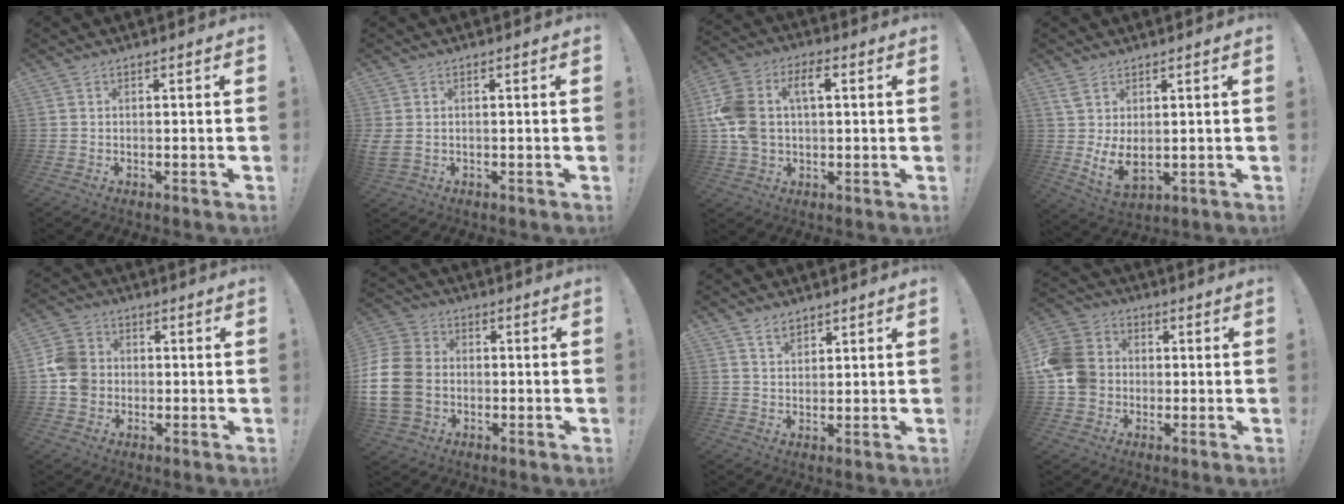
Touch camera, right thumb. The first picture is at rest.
{"total": 2.6, "force": [0.7, 1.6, 1.9], "torque": [-0.039, -0.003, 0.012]}
{"total": 13.9, "force": [2.6, 9.5, 9.8], "torque": [-0.210, 0.003, 0.045]}
{"total": 7.4, "force": [2.0, 3.2, 6.4], "torque": [-0.115, -0.033, 0.039]}
{"total": 9.8, "force": [-0.6, 8.9, 4.2], "torque": [-0.075, 0.014, -0.010]}
{"total": 16.0, "force": [-1.9, 12.6, 9.8], "torque": [-0.183, 0.020, -0.033]}
{"total": 4.2, "force": [3.3, 2.2, 1.4], "torque": [-0.017, -0.019, 0.059]}
{"total": 12.2, "force": [-0.5, 11.0, 5.1], "torque": [-0.089, 0.020, -0.003]}